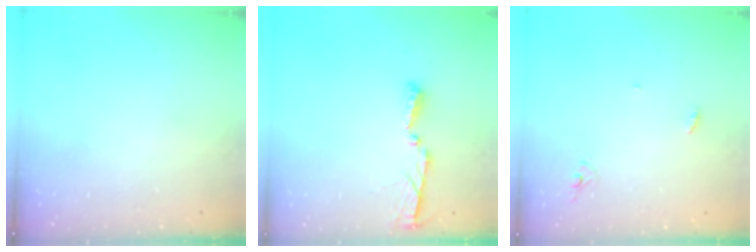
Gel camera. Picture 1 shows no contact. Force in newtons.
{"total": 4.0, "press": 4.0, "slide": 0.5}
{"total": 2.9, "press": 2.9, "slide": 0.2}